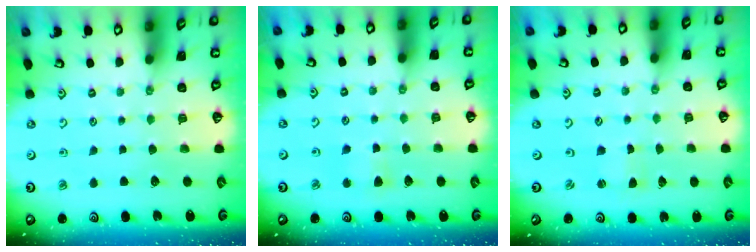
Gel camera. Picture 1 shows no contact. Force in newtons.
{"total": 3.4, "press": 3.3, "slide": 0.5}
{"total": 0.7, "press": 0.7, "slide": 0.2}